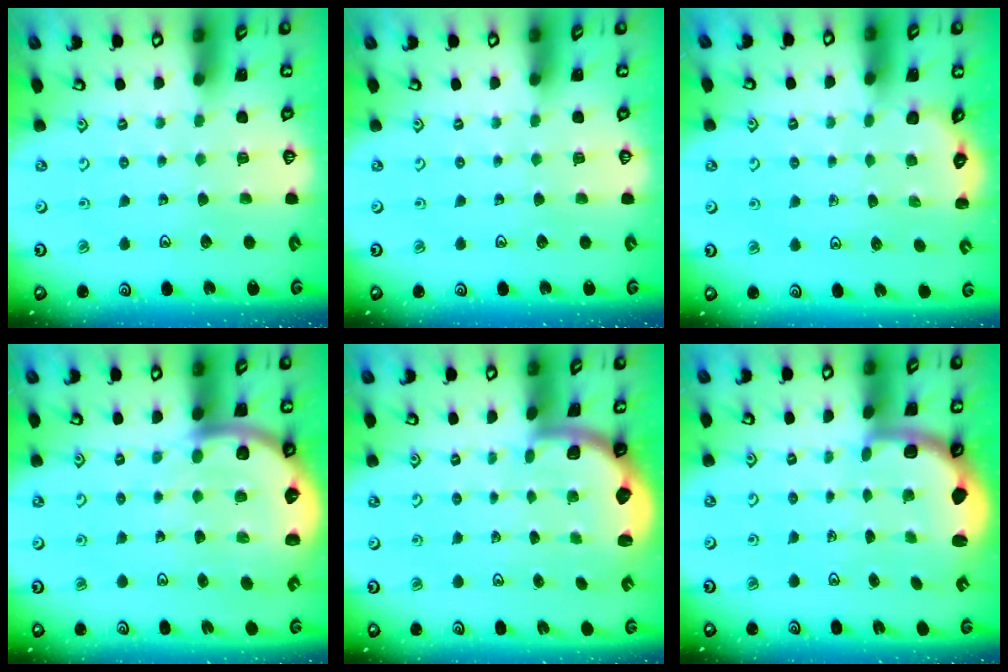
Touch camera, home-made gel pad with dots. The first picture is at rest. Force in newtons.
{"total": 0.0}
{"total": 2.3, "press": 1.9, "slide": 1.3}
{"total": 8.6, "press": 8.4, "slide": 1.7}
{"total": 1.9, "press": 1.8, "slide": 0.5}
{"total": 2.2, "press": 1.7, "slide": 1.4}